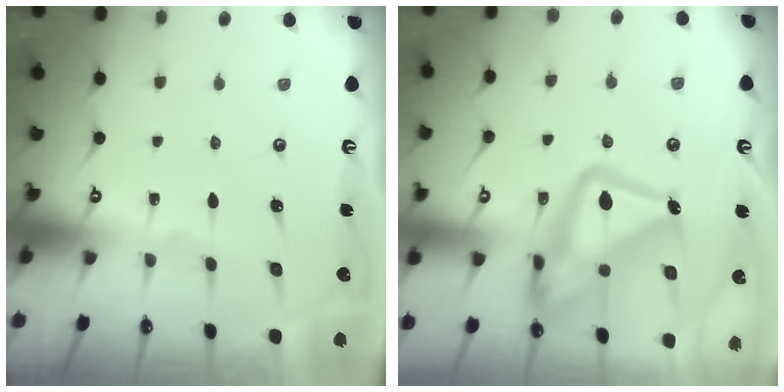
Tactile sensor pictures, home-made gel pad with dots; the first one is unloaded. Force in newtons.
{"total": 20.5, "press": 20.5, "slide": 1.8}